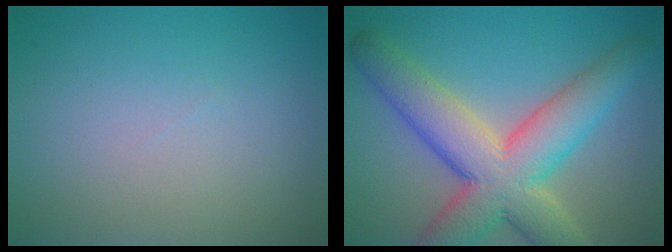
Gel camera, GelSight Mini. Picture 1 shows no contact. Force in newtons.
{"total": 10.2, "press": 10.2, "slide": 0.7}